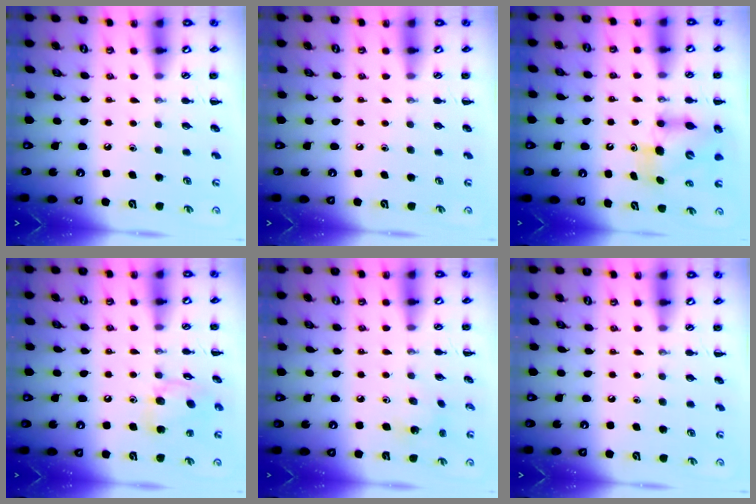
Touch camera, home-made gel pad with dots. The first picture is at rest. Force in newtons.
{"total": 0.0}
{"total": 7.2, "press": 7.0, "slide": 1.6}
{"total": 12.3, "press": 12.0, "slide": 2.6}
{"total": 1.8, "press": 1.7, "slide": 0.5}
{"total": 0.0}